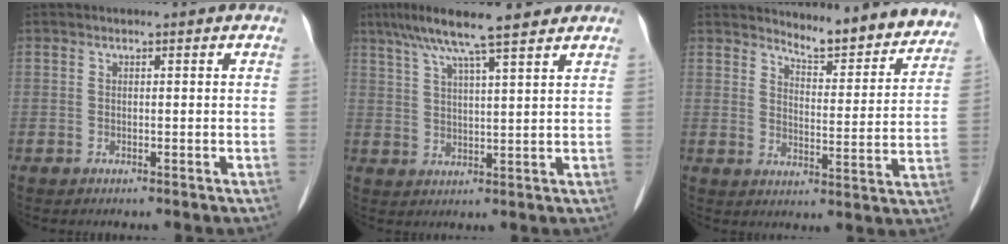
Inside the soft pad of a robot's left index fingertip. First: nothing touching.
{"total": 11.4, "force": [8.8, 0.8, 7.3], "torque": [-0.123, 0.035, 0.138]}
{"total": 12.1, "force": [11.6, 2.1, 2.4], "torque": [-0.019, -0.026, 0.140]}